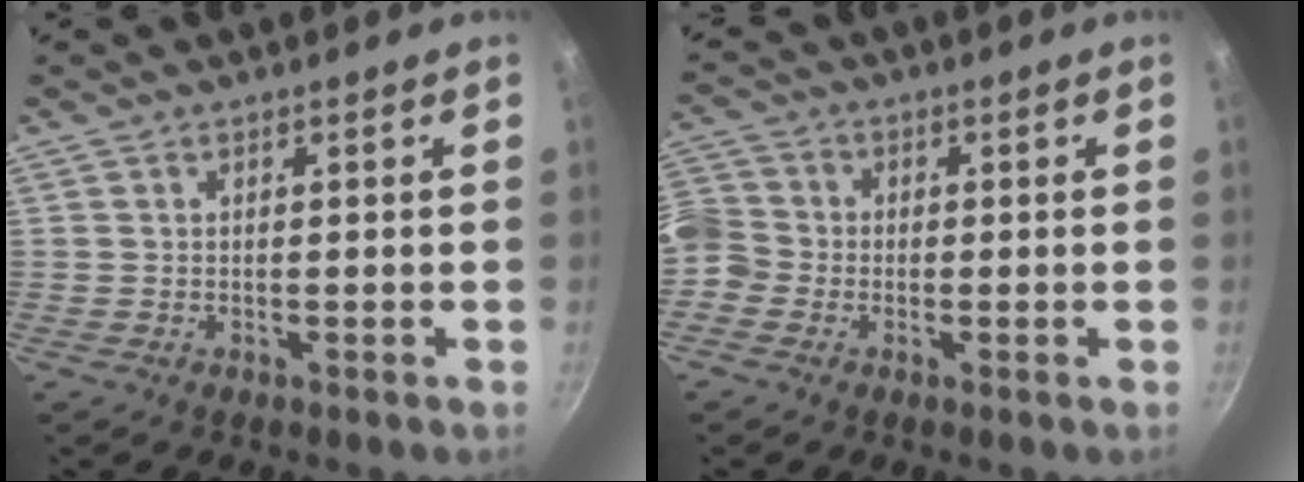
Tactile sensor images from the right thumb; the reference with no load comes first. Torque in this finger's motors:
{"motor_torque": [0.78, 0.87, 0.76, -0.62, 0.23]}